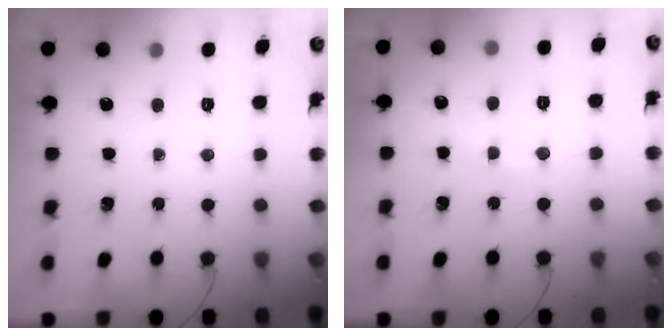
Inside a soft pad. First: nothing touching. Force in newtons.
{"total": 4.6, "press": 4.4, "slide": 1.2}